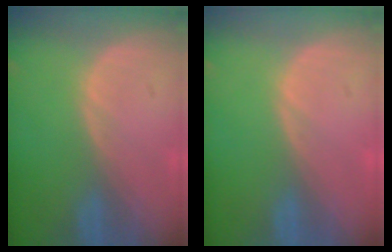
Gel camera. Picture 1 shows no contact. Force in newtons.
{"total": 0.0}